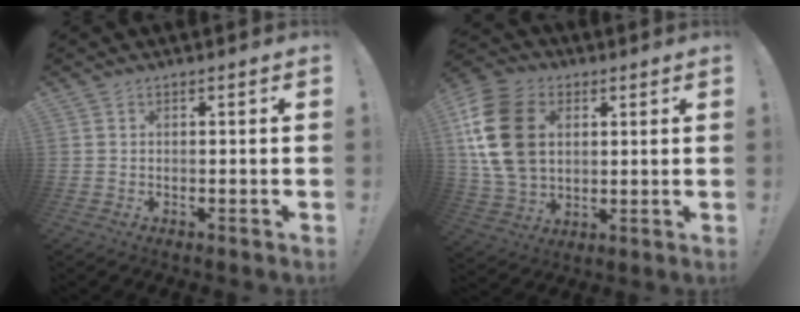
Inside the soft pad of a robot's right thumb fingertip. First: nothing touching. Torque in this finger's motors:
{"motor_torque": [0.50, 0.61, 1.07, -0.32, 0.53]}